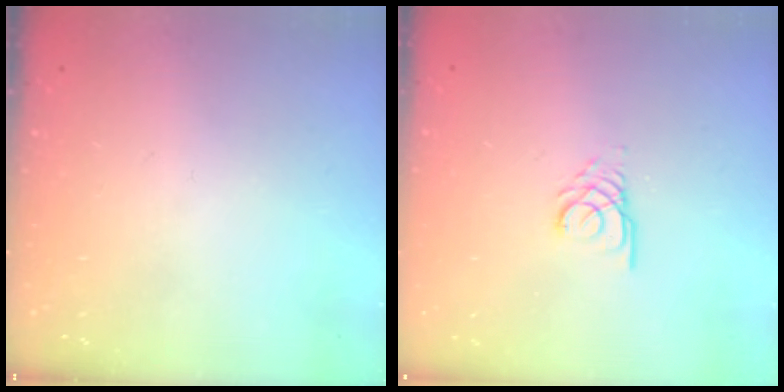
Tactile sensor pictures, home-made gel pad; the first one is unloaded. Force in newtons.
{"total": 3.5, "press": 3.5, "slide": 0.4}